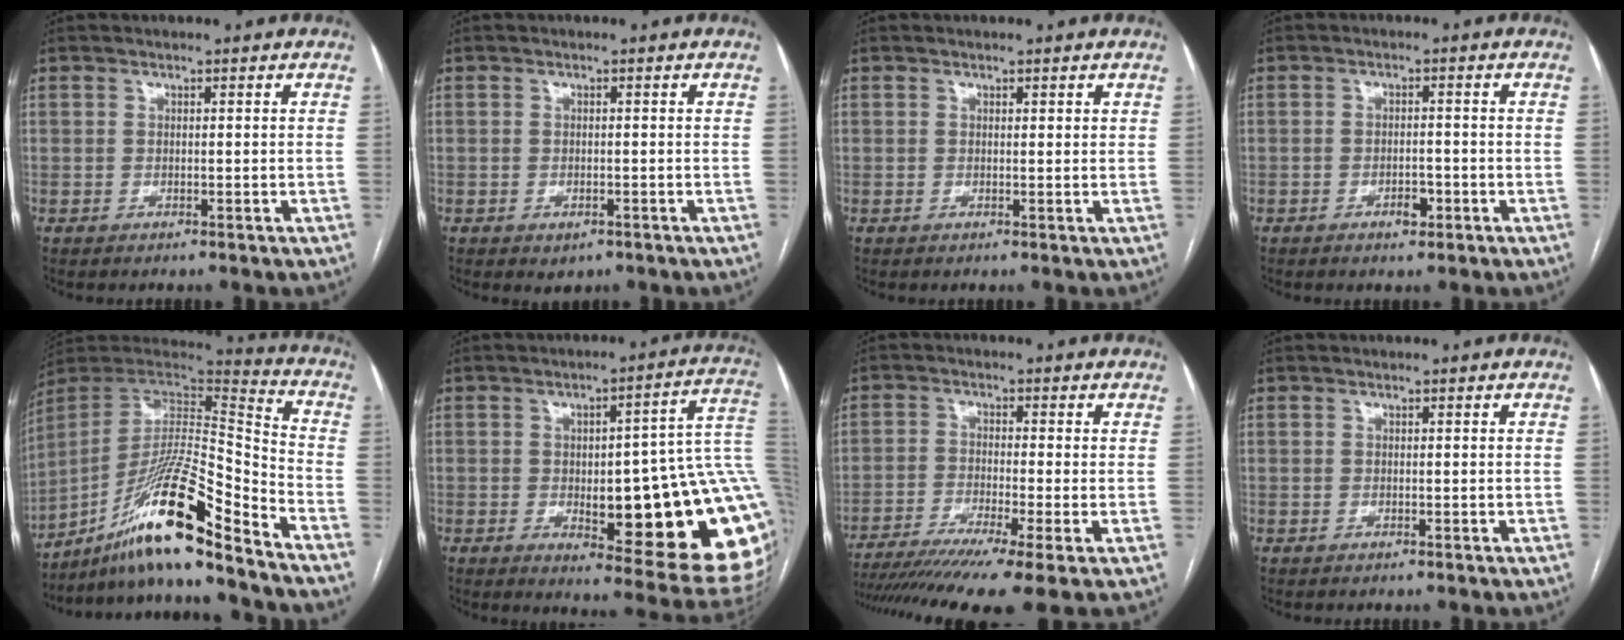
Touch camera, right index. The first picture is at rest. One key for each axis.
{"total": 1.7, "fx": -0.8, "fy": 1.1, "fz": 0.9, "tx": -0.009, "ty": 0.001, "tz": 0.000}
{"total": 0.7, "fx": 0.4, "fy": 0.2, "fz": 0.4, "tx": -0.008, "ty": 0.000, "tz": 0.004}
{"total": 2.5, "fx": -1.3, "fy": 1.2, "fz": 1.8, "tx": -0.026, "ty": 0.004, "tz": -0.017}
{"total": 19.1, "fx": -13.4, "fy": 0.6, "fz": 13.7, "tx": -0.274, "ty": 0.004, "tz": -0.240}
{"total": 25.6, "fx": -1.7, "fy": 5.8, "fz": 24.9, "tx": -0.215, "ty": 0.021, "tz": -0.007}
{"total": 13.9, "fx": -10.2, "fy": -0.4, "fz": 9.5, "tx": -0.154, "ty": -0.030, "tz": -0.166}
{"total": 0.0}